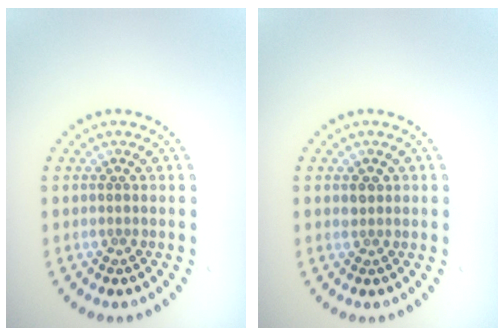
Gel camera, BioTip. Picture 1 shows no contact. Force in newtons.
{"total": 0.9, "press": 0.9, "slide": 0.3}